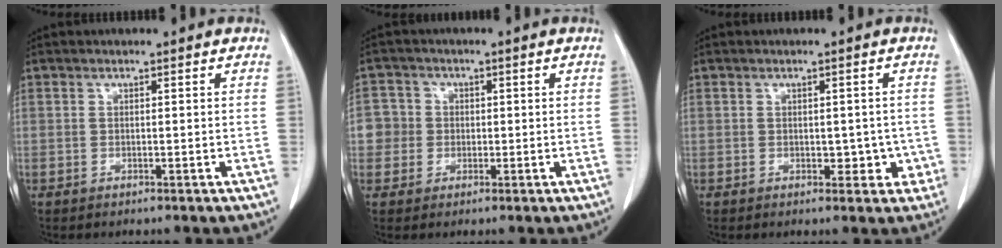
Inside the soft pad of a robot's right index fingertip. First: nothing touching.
{"total": 4.3, "force": [-0.1, 4.3, 0.2], "torque": [0.008, 0.017, -0.003]}
{"total": 3.5, "force": [-0.6, 2.3, 2.6], "torque": [-0.019, 0.010, 0.000]}